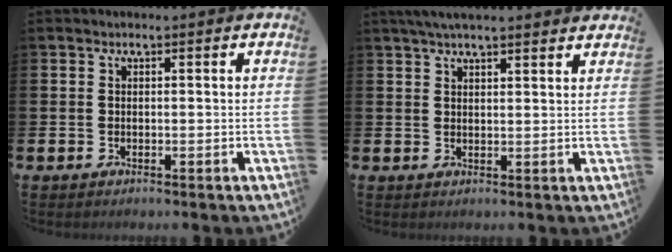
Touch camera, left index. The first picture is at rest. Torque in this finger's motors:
{"motor_torque": [0.97, -1.17, 0.67, 0.09]}